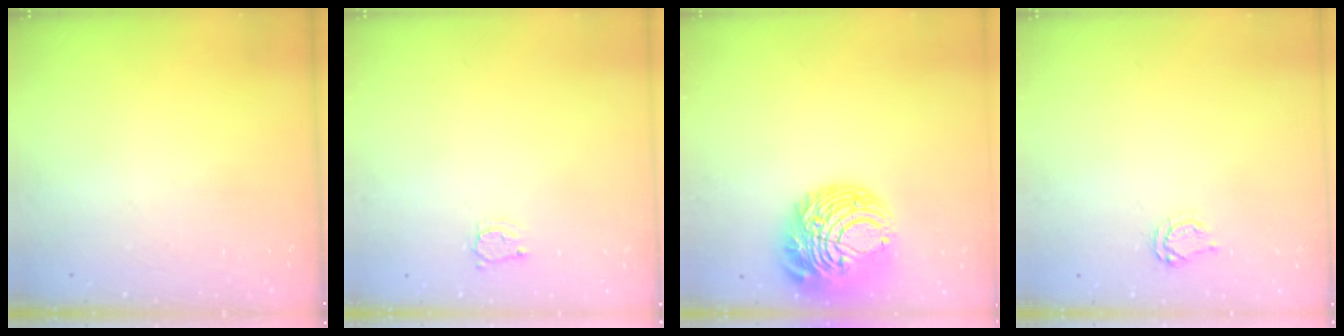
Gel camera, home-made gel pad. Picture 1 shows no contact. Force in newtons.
{"total": 2.8, "press": 2.7, "slide": 0.4}
{"total": 14.8, "press": 14.7, "slide": 1.4}
{"total": 4.2, "press": 4.2, "slide": 0.6}